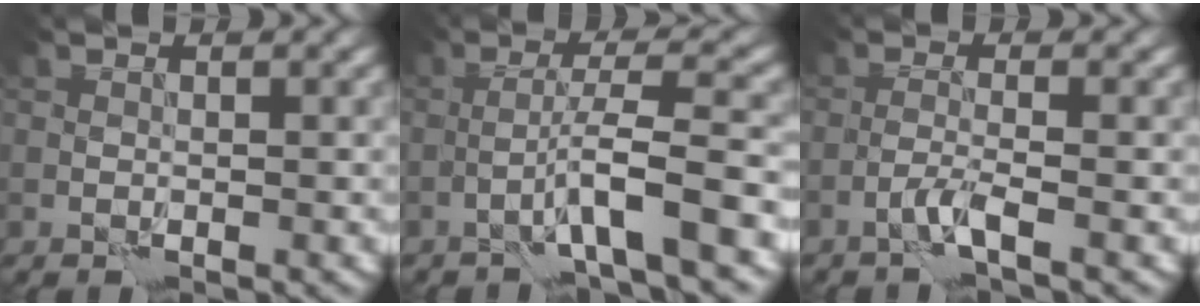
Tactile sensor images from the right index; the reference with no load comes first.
{"total": 5.0, "force": [-2.2, 0.0, 4.5], "torque": [-0.072, 0.016, -0.040]}
{"total": 1.6, "force": [-0.9, -0.3, 1.4], "torque": [-0.029, 0.004, -0.025]}